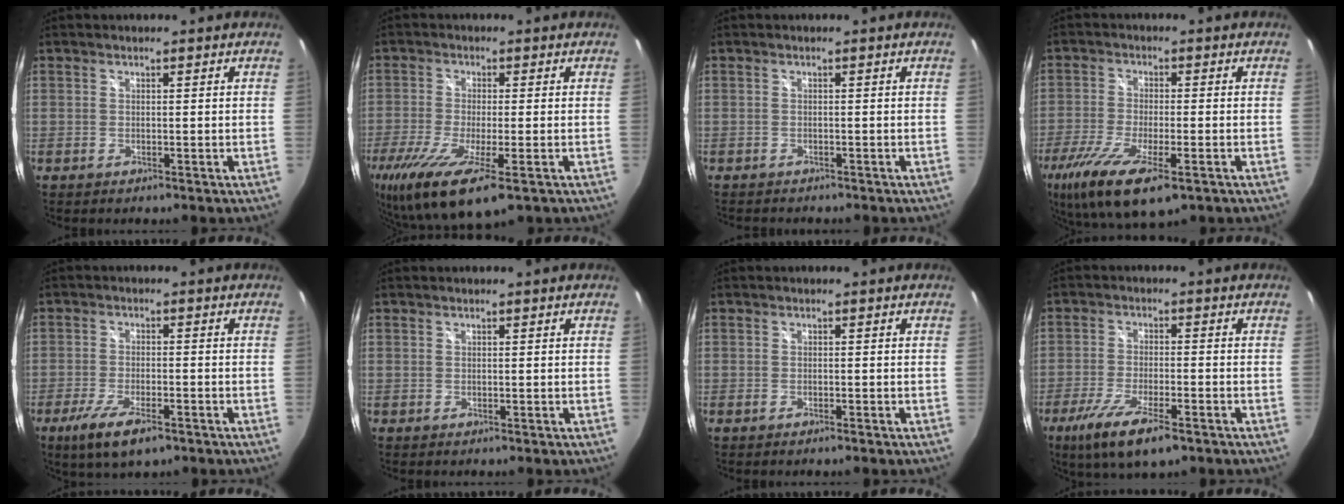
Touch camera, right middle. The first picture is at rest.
{"total": 16.2, "force": [-8.8, 3.7, 13.0], "torque": [-0.269, -0.074, -0.151]}
{"total": 2.6, "force": [-2.4, 0.6, 0.7], "torque": [-0.016, -0.014, -0.037]}
{"total": 15.0, "force": [-8.6, 4.6, 11.5], "torque": [-0.239, -0.060, -0.151]}
{"total": 8.7, "force": [-5.5, 2.5, 6.3], "torque": [-0.146, -0.030, -0.098]}
{"total": 0.0}
{"total": 1.0, "force": [-0.9, 0.1, 0.5], "torque": [-0.011, -0.001, -0.016]}
{"total": 11.3, "force": [-7.0, 2.8, 8.3], "torque": [-0.182, -0.039, -0.126]}